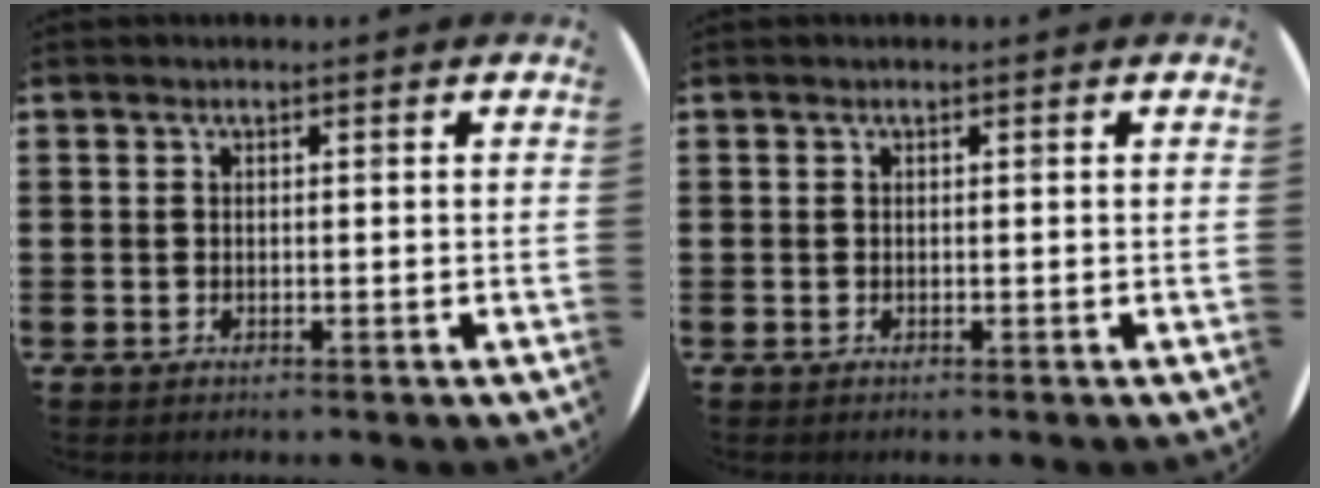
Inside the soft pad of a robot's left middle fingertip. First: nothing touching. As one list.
[{"total": 0.0}]